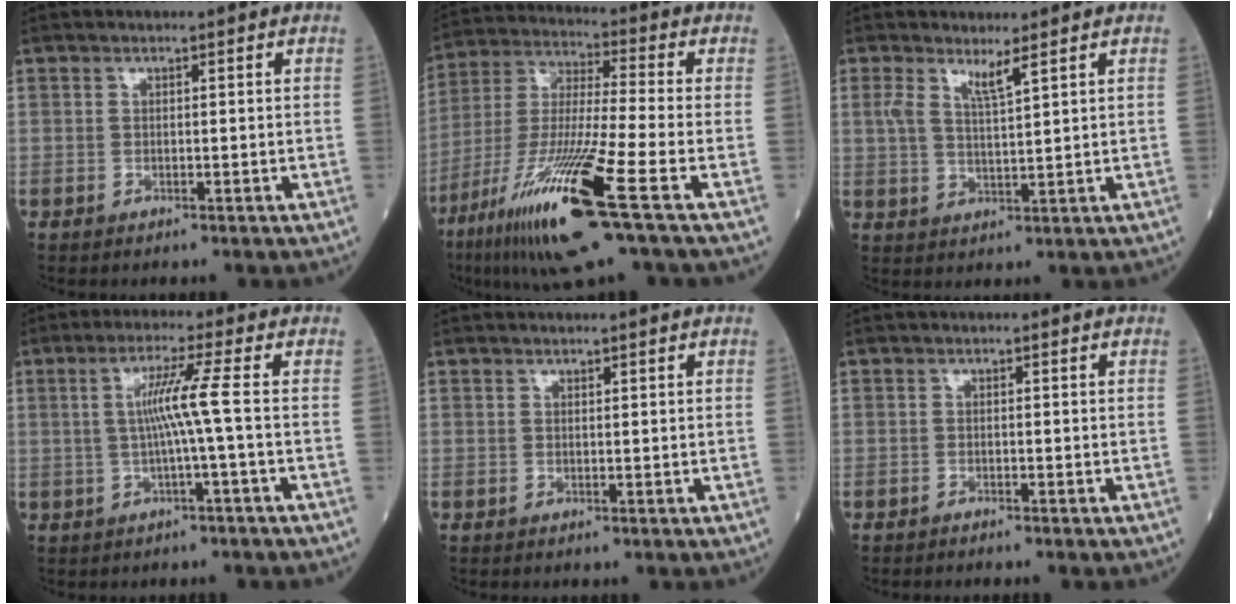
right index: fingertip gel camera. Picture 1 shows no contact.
{"total": 19.0, "force": [-9.1, 0.1, 16.7], "torque": [-0.344, -0.047, -0.172]}
{"total": 3.3, "force": [2.1, 0.0, 2.6], "torque": [-0.055, -0.002, 0.042]}
{"total": 5.4, "force": [-0.2, -1.6, 5.2], "torque": [-0.101, 0.007, 0.002]}
{"total": 0.0}
{"total": 1.2, "force": [-1.1, 0.0, 0.4], "torque": [-0.007, 0.001, -0.017]}